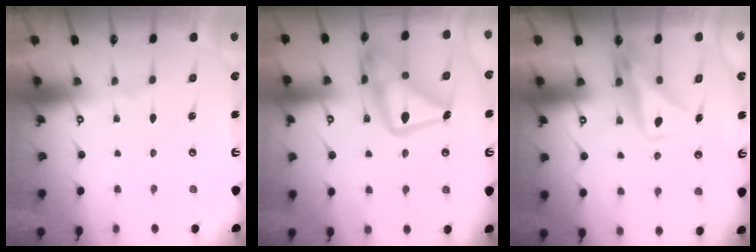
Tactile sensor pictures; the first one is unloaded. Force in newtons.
{"total": 20.0, "press": 19.9, "slide": 1.6}
{"total": 8.6, "press": 8.5, "slide": 1.5}